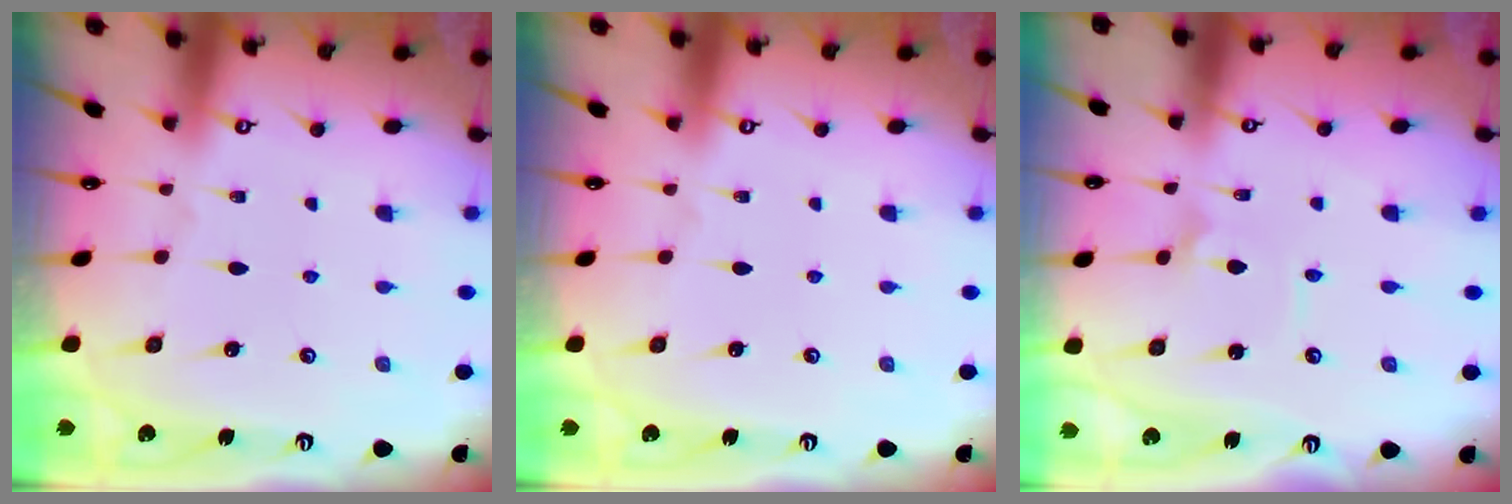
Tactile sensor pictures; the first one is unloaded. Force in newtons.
{"total": 0.0}
{"total": 2.3, "press": 2.3, "slide": 0.1}